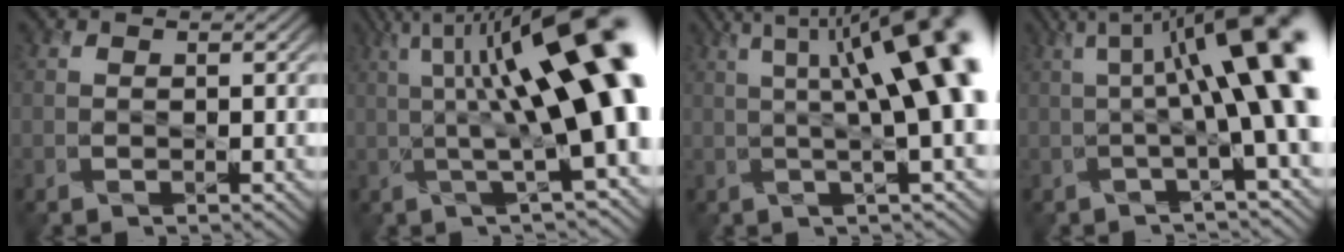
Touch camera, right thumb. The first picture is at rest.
{"total": 16.5, "force": [2.6, 4.4, 15.7], "torque": [-0.229, 0.022, 0.052]}
{"total": 13.6, "force": [2.7, 3.4, 12.9], "torque": [-0.169, 0.011, 0.049]}
{"total": 12.4, "force": [1.8, 2.8, 12.0], "torque": [-0.159, 0.014, 0.029]}